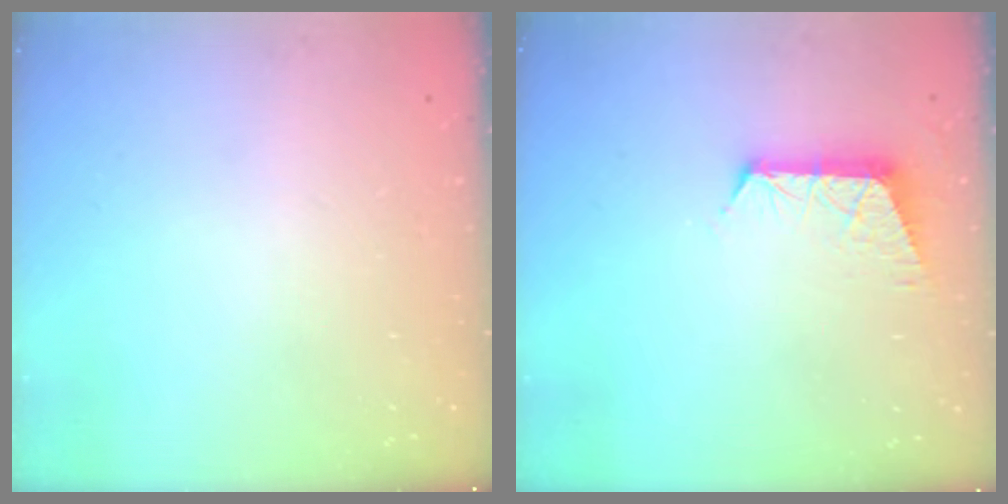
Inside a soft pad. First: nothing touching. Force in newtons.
{"total": 6.8, "press": 6.8, "slide": 0.5}